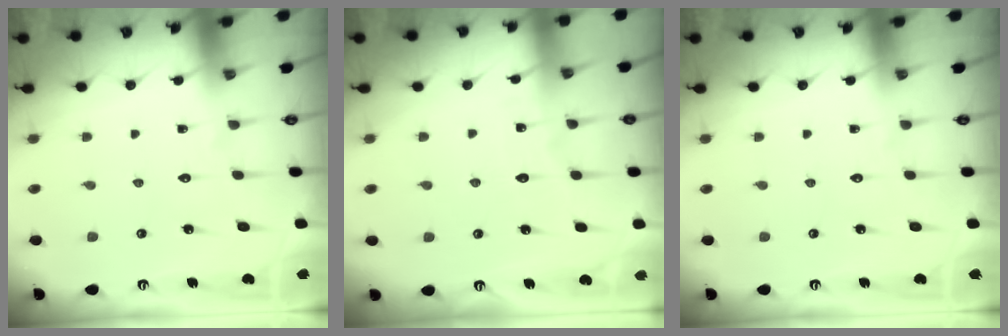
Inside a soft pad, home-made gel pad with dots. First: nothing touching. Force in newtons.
{"total": 3.0, "press": 3.0, "slide": 0.3}
{"total": 0.0}